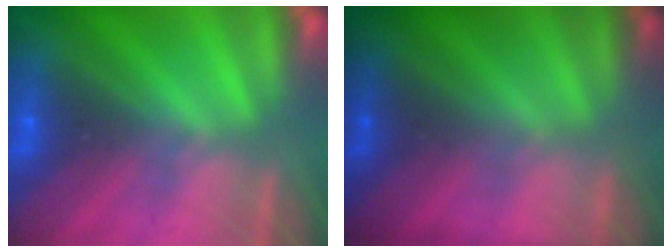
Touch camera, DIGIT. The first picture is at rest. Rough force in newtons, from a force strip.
{"total": 1.8}